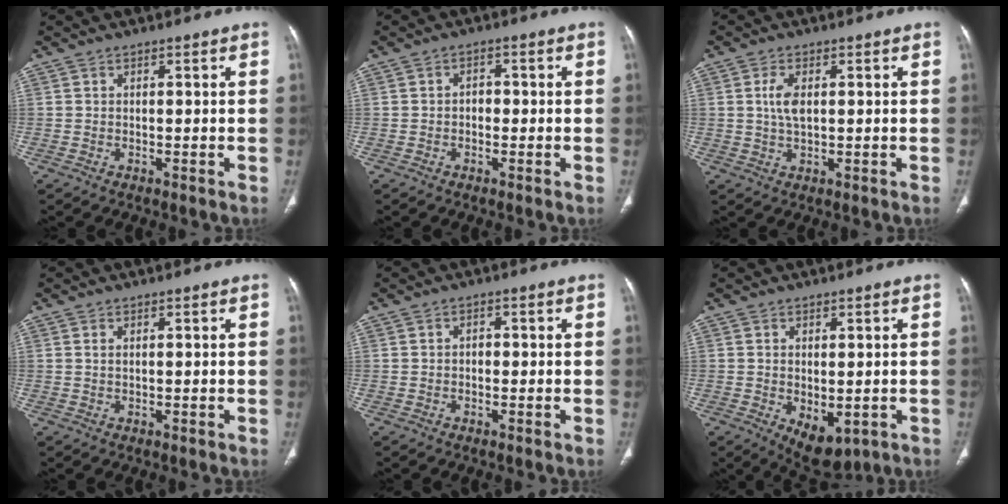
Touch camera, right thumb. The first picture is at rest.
{"total": 1.9, "force": [-0.4, 1.4, 1.2], "torque": [-0.007, 0.008, -0.011]}
{"total": 4.0, "force": [0.7, 1.9, 3.4], "torque": [-0.073, -0.001, 0.014]}
{"total": 0.6, "force": [0.2, 0.2, 0.5], "torque": [-0.013, 0.004, 0.005]}
{"total": 1.1, "force": [-0.2, 0.8, 0.7], "torque": [-0.004, 0.005, -0.007]}
{"total": 7.0, "force": [-1.7, 3.9, 5.5], "torque": [-0.072, -0.009, -0.007]}